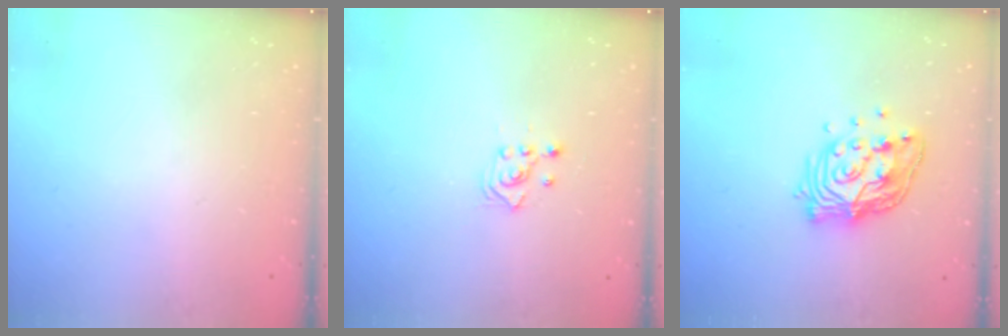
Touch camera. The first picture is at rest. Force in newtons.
{"total": 2.6, "press": 2.4, "slide": 1.0}
{"total": 14.4, "press": 14.3, "slide": 1.0}